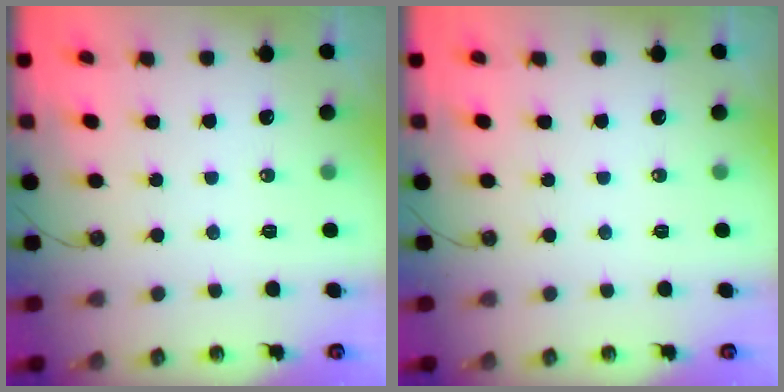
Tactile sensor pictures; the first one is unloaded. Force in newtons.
{"total": 0.0}